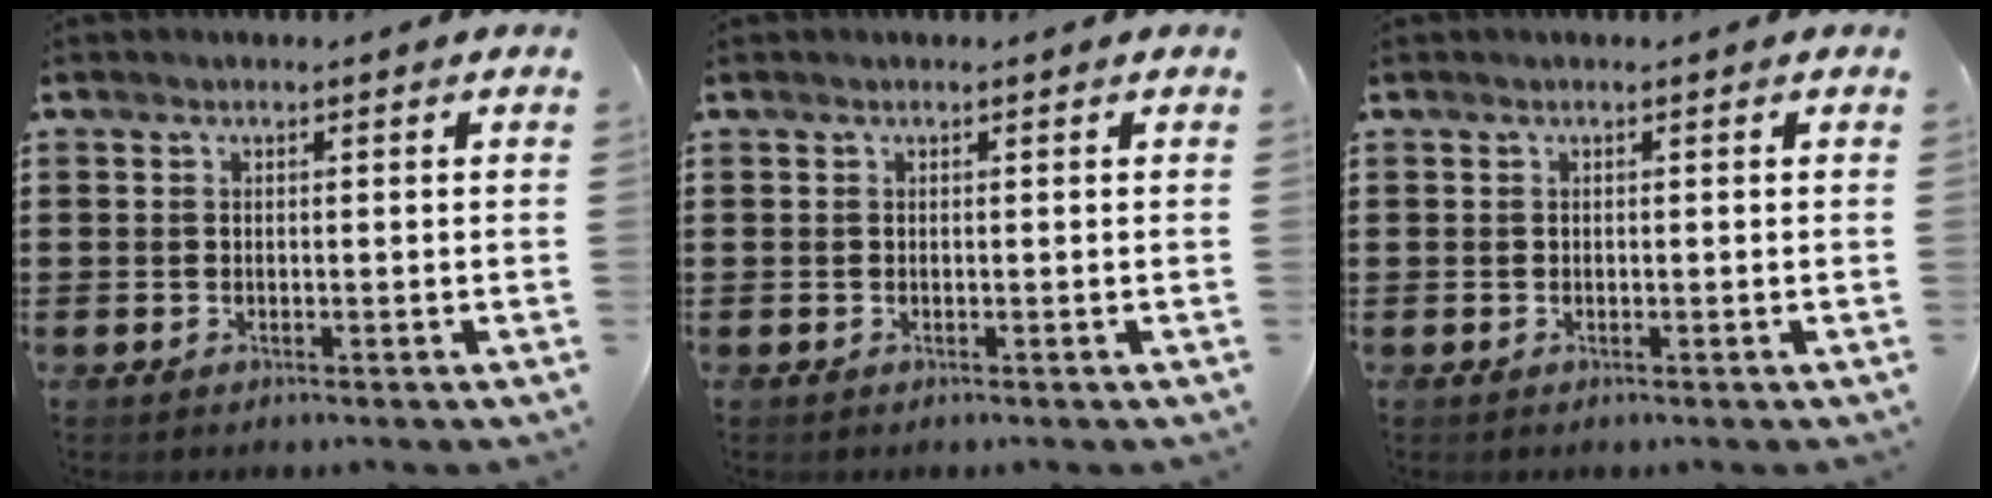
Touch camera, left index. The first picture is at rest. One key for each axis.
{"total": 0.0}
{"total": 0.0}